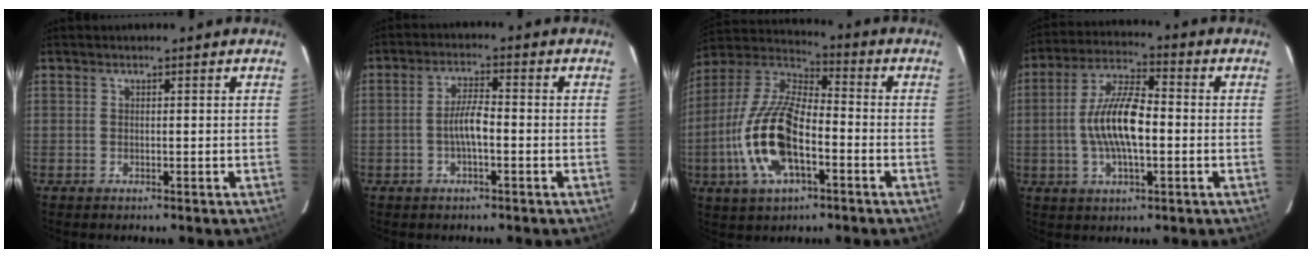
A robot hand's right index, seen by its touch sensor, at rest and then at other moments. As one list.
[{"total": 4.4, "force": [-1.3, 1.0, 4.0], "torque": [-0.079, 0.009, -0.024]}, {"total": 16.7, "force": [-5.1, 7.1, 14.3], "torque": [-0.304, 0.000, -0.101]}, {"total": 11.7, "force": [-1.3, 4.1, 10.9], "torque": [-0.218, 0.011, -0.024]}]